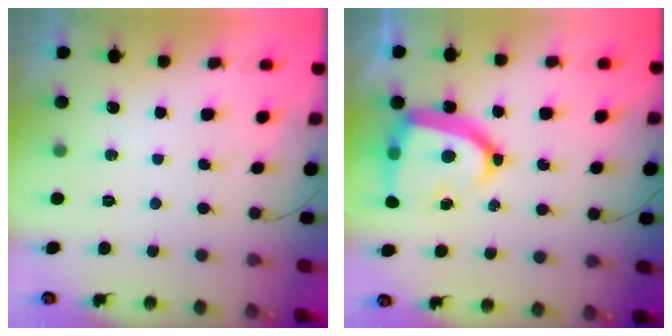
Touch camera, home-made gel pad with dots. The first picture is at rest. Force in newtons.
{"total": 18.8, "press": 18.7, "slide": 1.9}